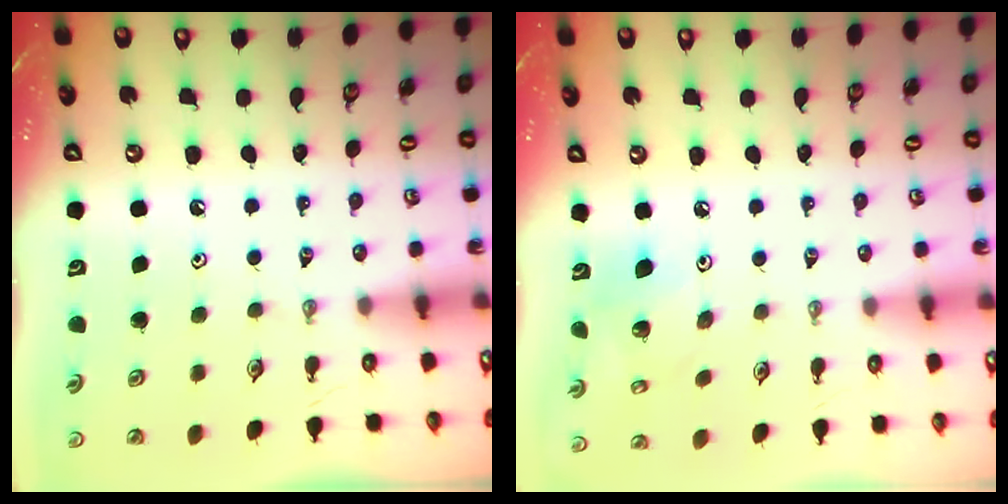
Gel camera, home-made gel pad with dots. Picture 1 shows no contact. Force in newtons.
{"total": 9.1, "press": 8.7, "slide": 2.6}